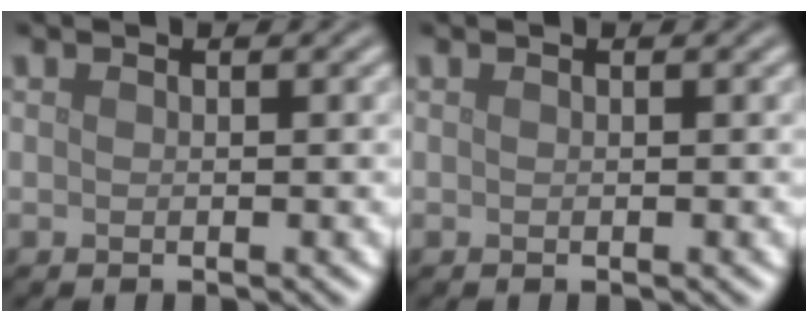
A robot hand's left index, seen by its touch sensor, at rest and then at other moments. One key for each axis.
{"total": 0.0}